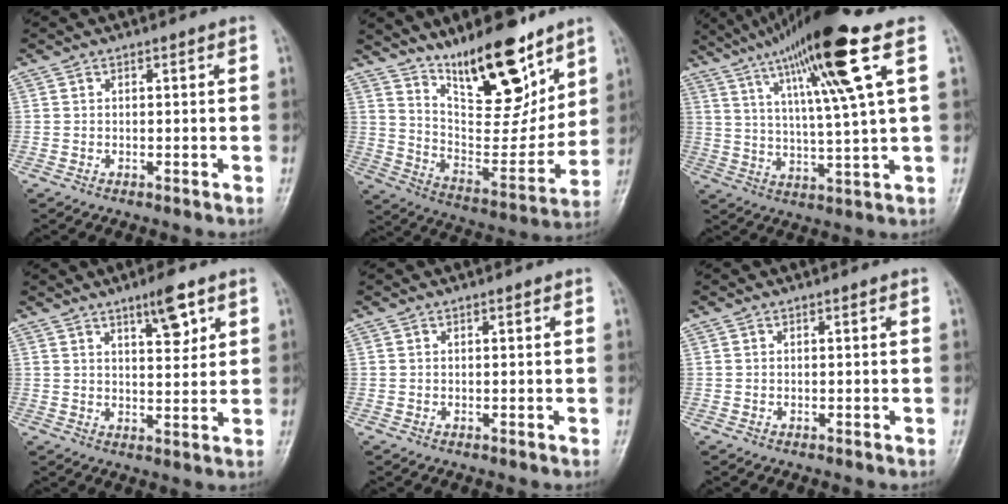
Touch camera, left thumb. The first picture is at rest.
{"total": 19.1, "force": [13.1, 6.7, 12.2], "torque": [-0.144, -0.089, 0.230]}
{"total": 18.8, "force": [9.5, 0.7, 16.2], "torque": [-0.271, -0.013, 0.160]}
{"total": 6.1, "force": [3.7, 1.8, 4.5], "torque": [-0.058, -0.024, 0.057]}
{"total": 0.0}
{"total": 0.0}